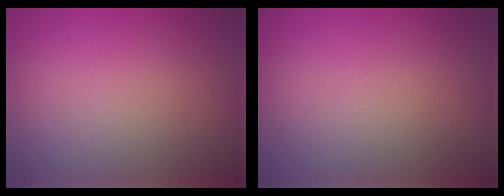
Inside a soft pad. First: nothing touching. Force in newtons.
{"total": 0.0}